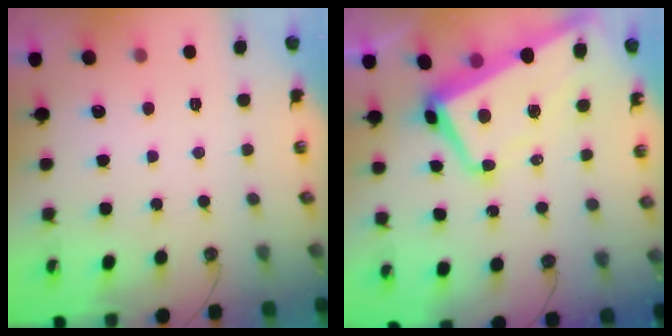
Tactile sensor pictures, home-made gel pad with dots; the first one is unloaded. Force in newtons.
{"total": 4.9, "press": 4.7, "slide": 1.2}